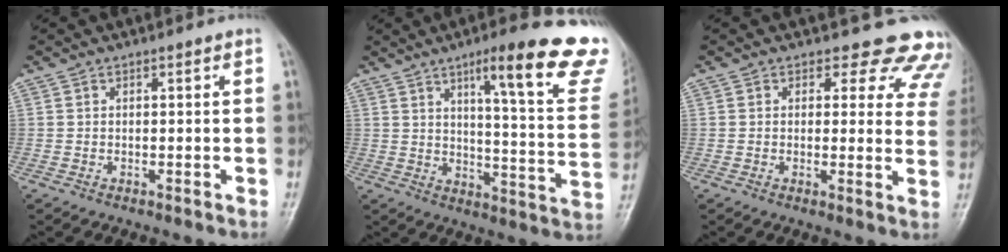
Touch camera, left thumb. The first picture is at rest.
{"total": 22.0, "force": [13.9, 3.2, 16.7], "torque": [-0.197, -0.065, 0.183]}
{"total": 11.7, "force": [10.3, 5.2, 2.1], "torque": [0.033, -0.064, 0.079]}